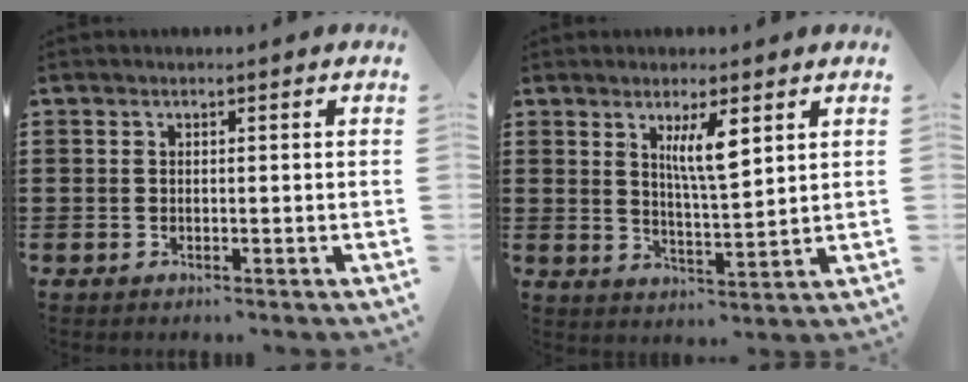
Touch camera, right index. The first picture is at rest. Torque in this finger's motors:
{"motor_torque": [0.30, 0.02, 0.16, 0.10]}